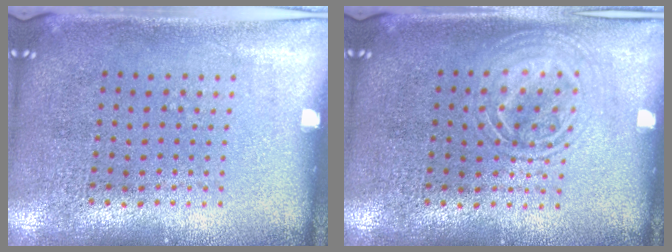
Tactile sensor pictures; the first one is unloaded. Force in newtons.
{"total": 1.3, "press": 1.3, "slide": 0.2}